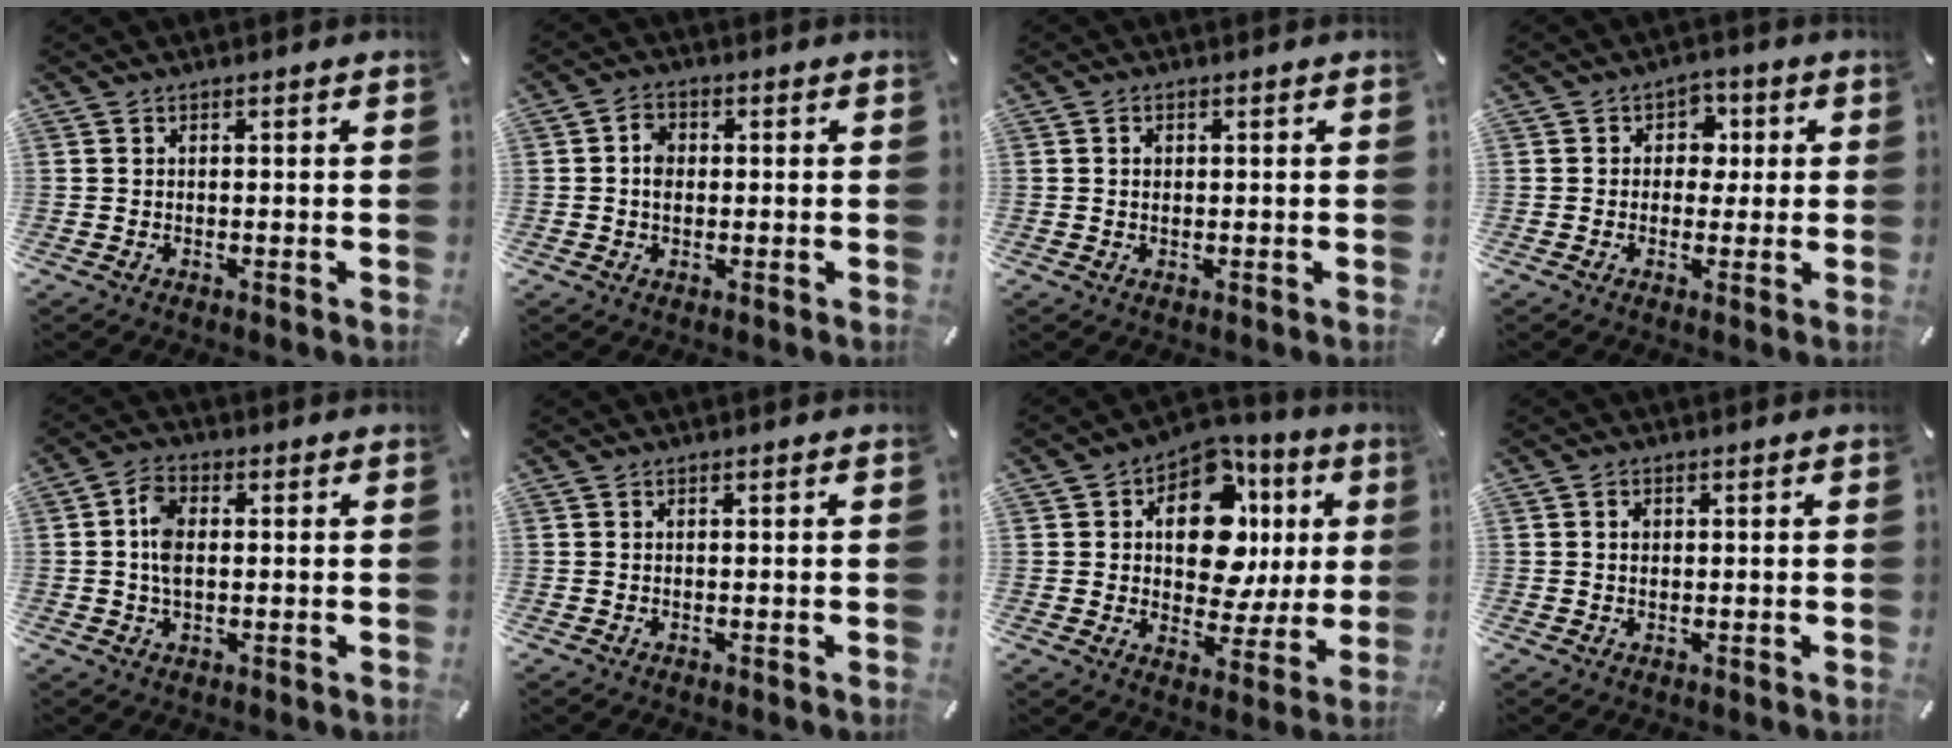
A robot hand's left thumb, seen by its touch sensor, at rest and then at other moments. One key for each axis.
{"total": 3.8, "fx": 0.1, "fy": 3.0, "fz": 2.3, "tx": -0.038, "ty": 0.006, "tz": -0.002}
{"total": 1.4, "fx": 0.2, "fy": 1.0, "fz": 0.9, "tx": -0.020, "ty": 0.005, "tz": 0.002}
{"total": 5.3, "fx": 0.1, "fy": 4.8, "fz": 2.3, "tx": -0.023, "ty": 0.005, "tz": -0.006}
{"total": 6.1, "fx": 0.4, "fy": 3.9, "fz": 4.8, "tx": -0.107, "ty": 0.007, "tz": 0.003}
{"total": 0.0}
{"total": 15.8, "fx": 4.0, "fy": 10.0, "fz": 11.6, "tx": -0.167, "ty": -0.026, "tz": 0.070}
{"total": 1.5, "fx": 0.2, "fy": 1.1, "fz": 1.0, "tx": -0.022, "ty": 0.005, "tz": 0.003}